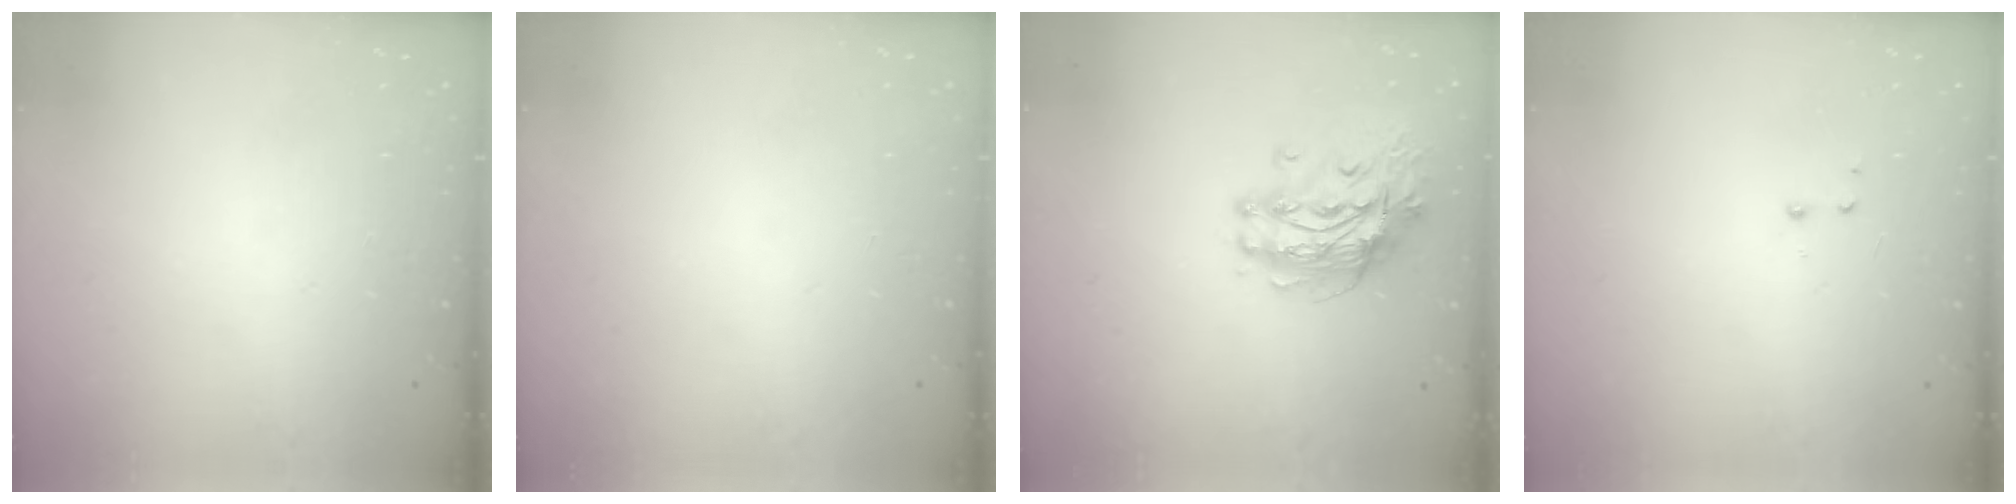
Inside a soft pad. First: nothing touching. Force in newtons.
{"total": 0.0}
{"total": 12.3, "press": 12.2, "slide": 1.1}
{"total": 2.9, "press": 2.8, "slide": 0.7}